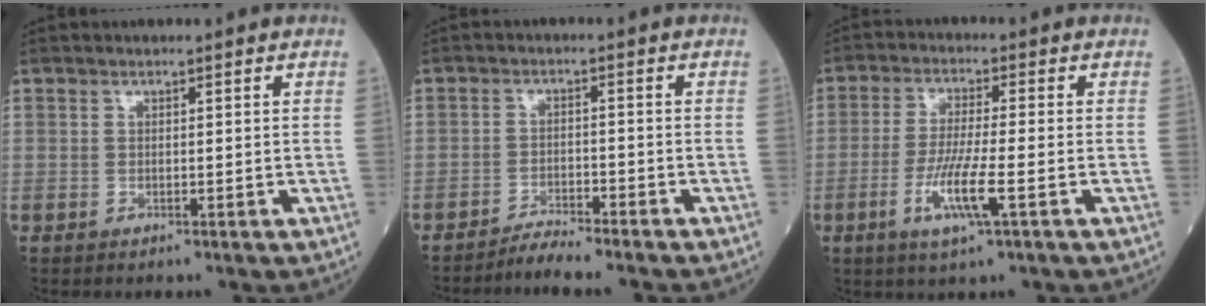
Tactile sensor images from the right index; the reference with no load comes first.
{"total": 3.9, "force": [-3.7, -0.9, 0.8], "torque": [-0.016, -0.013, -0.066]}
{"total": 7.6, "force": [-2.8, 0.1, 7.1], "torque": [-0.141, -0.014, -0.053]}